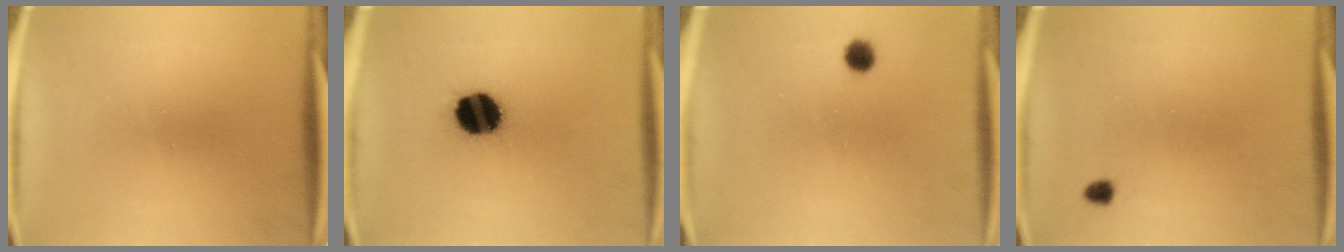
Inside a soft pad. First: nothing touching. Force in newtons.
{"total": 13.3}
{"total": 2.4}
{"total": 1.2}